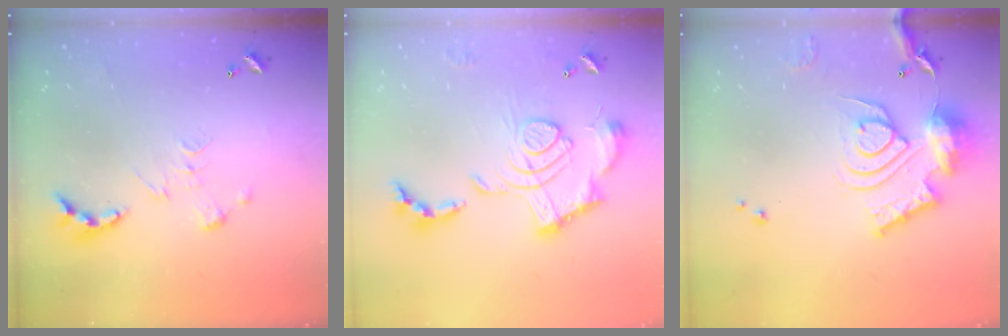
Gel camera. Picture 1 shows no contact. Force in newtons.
{"total": 2.4, "press": 1.9, "slide": 1.5}
{"total": 15.8, "press": 15.8, "slide": 1.0}